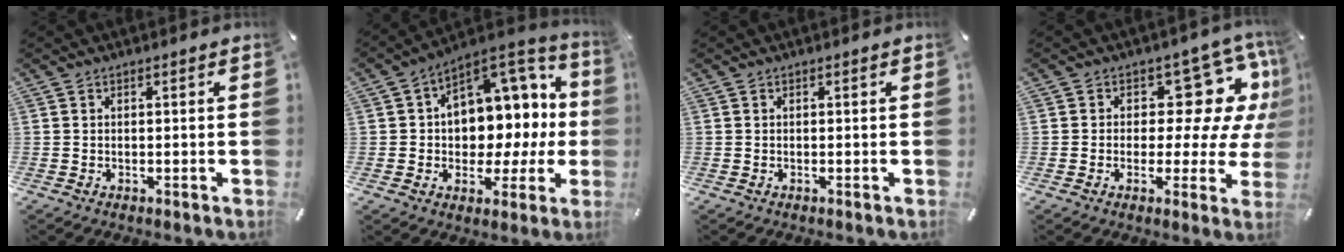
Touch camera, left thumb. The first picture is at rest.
{"total": 13.0, "force": [2.7, 10.1, 7.8], "torque": [-0.079, -0.042, 0.048]}
{"total": 0.0}
{"total": 15.4, "force": [6.1, 8.8, 11.1], "torque": [-0.141, -0.046, 0.101]}